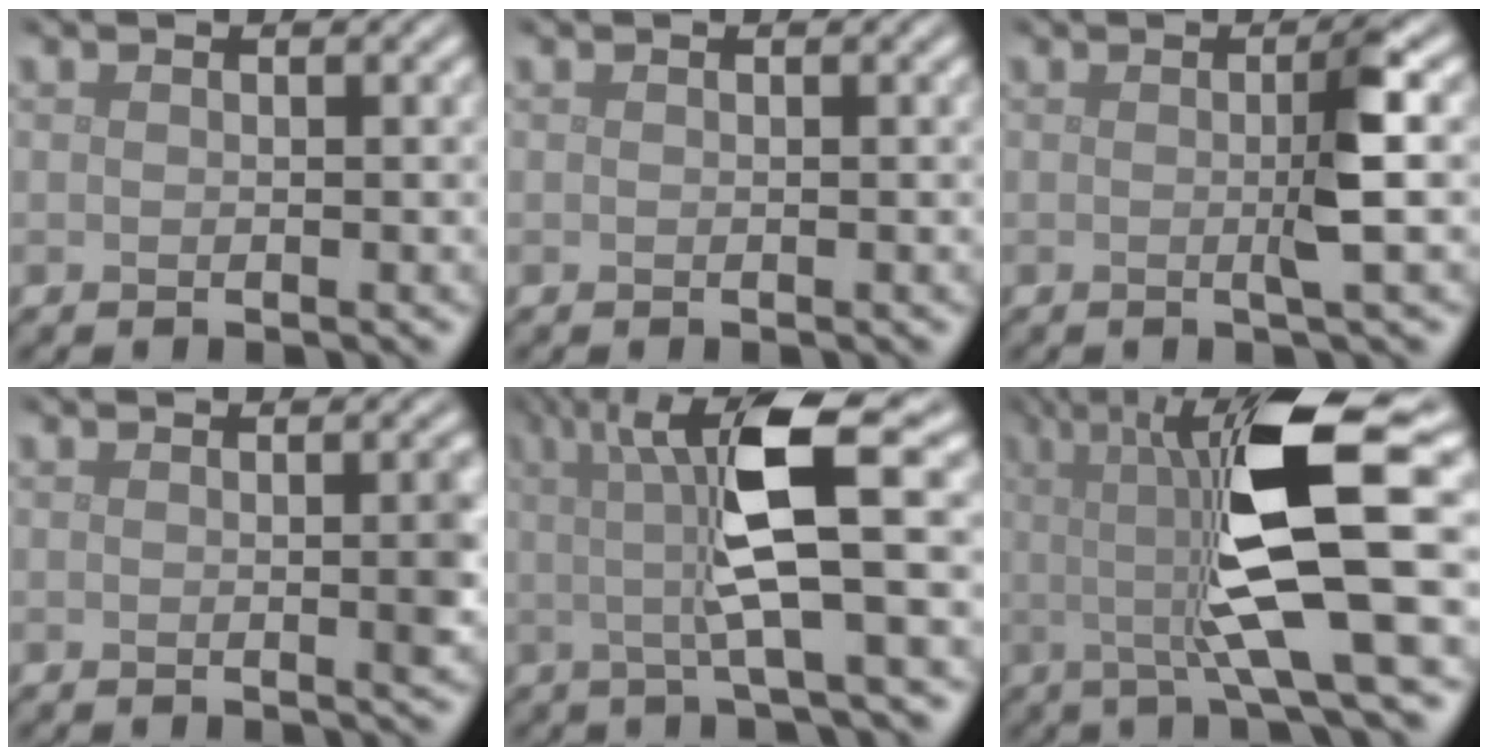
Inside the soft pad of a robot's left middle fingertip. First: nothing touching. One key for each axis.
{"total": 0.0}
{"total": 3.2, "fx": 0.1, "fy": 0.4, "fz": 3.1, "tx": -0.052, "ty": -0.001, "tz": -0.004}
{"total": 1.9, "fx": 0.0, "fy": 0.3, "fz": 1.8, "tx": -0.021, "ty": 0.000, "tz": -0.004}
{"total": 8.6, "fx": 1.5, "fy": 1.7, "fz": 8.3, "tx": -0.131, "ty": 0.009, "tz": 0.021}
{"total": 11.8, "fx": 1.5, "fy": 2.7, "fz": 11.4, "tx": -0.173, "ty": 0.008, "tz": 0.022}